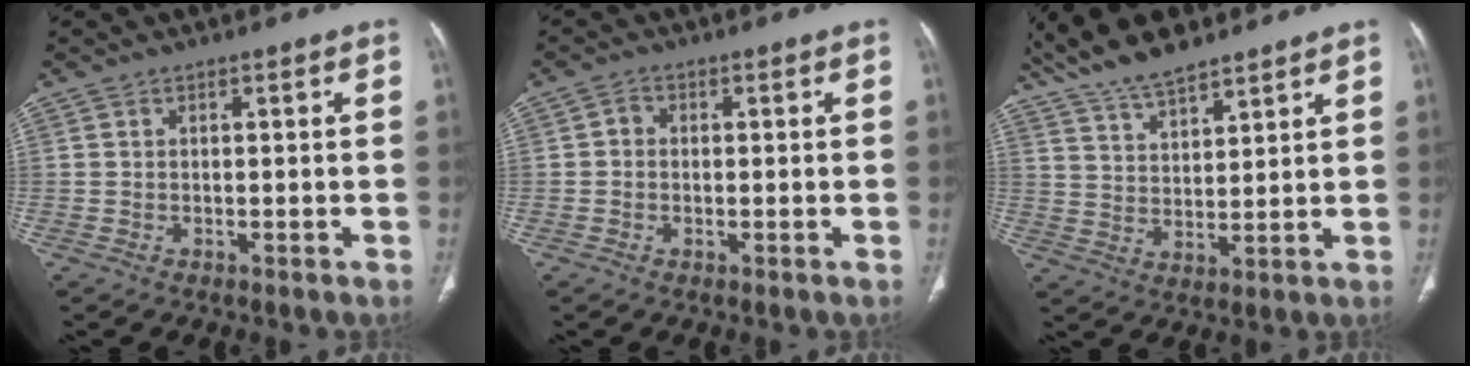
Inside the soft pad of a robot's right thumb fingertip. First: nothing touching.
{"total": 0.7, "force": [0.1, 0.6, 0.4], "torque": [-0.005, 0.001, 0.001]}
{"total": 11.9, "force": [9.8, 3.5, 5.8], "torque": [-0.093, -0.035, 0.183]}